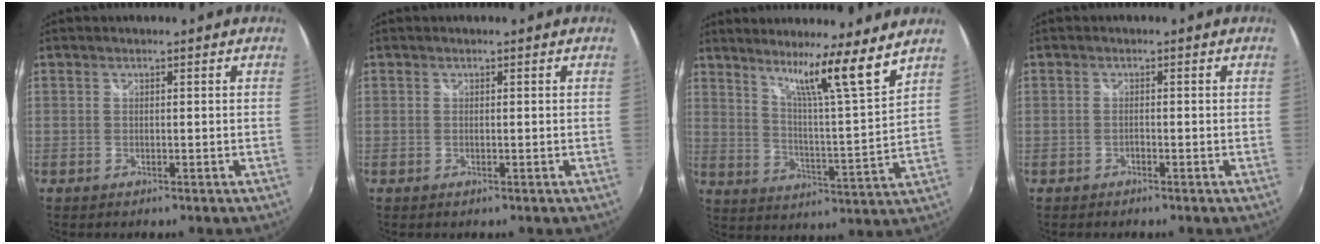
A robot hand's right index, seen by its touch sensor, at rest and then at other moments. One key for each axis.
{"total": 0.0}
{"total": 12.1, "fx": 9.4, "fy": -1.4, "fz": 7.5, "tx": -0.108, "ty": -0.020, "tz": 0.152}
{"total": 0.7, "fx": -0.5, "fy": 0.3, "fz": 0.2, "tx": -0.004, "ty": -0.001, "tz": -0.012}